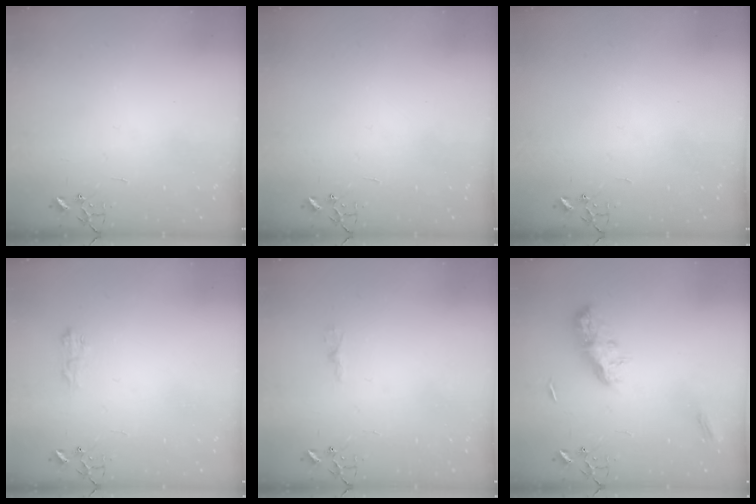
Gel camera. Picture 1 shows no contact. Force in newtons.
{"total": 0.0}
{"total": 0.0}
{"total": 5.9, "press": 5.9, "slide": 0.8}
{"total": 3.1, "press": 3.1, "slide": 0.3}
{"total": 9.9, "press": 9.9, "slide": 0.1}